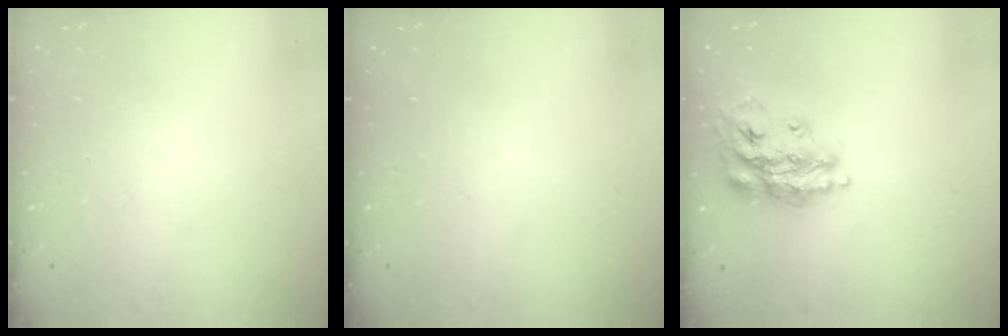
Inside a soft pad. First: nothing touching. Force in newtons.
{"total": 0.0}
{"total": 16.1, "press": 16.0, "slide": 1.6}